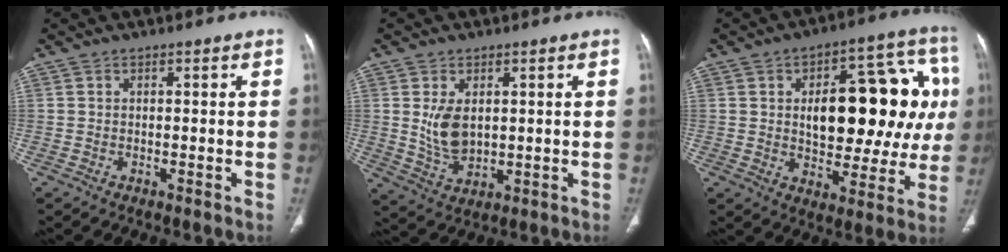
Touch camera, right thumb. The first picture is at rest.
{"total": 6.8, "force": [1.2, 4.1, 5.2], "torque": [-0.091, -0.014, 0.036]}
{"total": 24.3, "force": [3.4, 11.9, 21.0], "torque": [-0.241, 0.021, 0.049]}